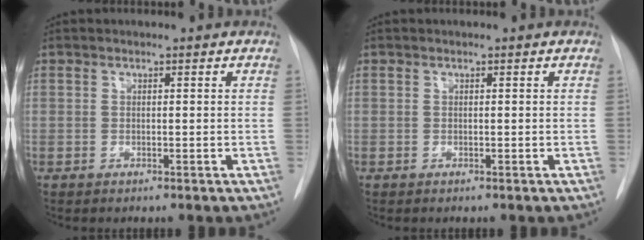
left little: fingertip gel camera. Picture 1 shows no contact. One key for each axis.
{"total": 0.0}